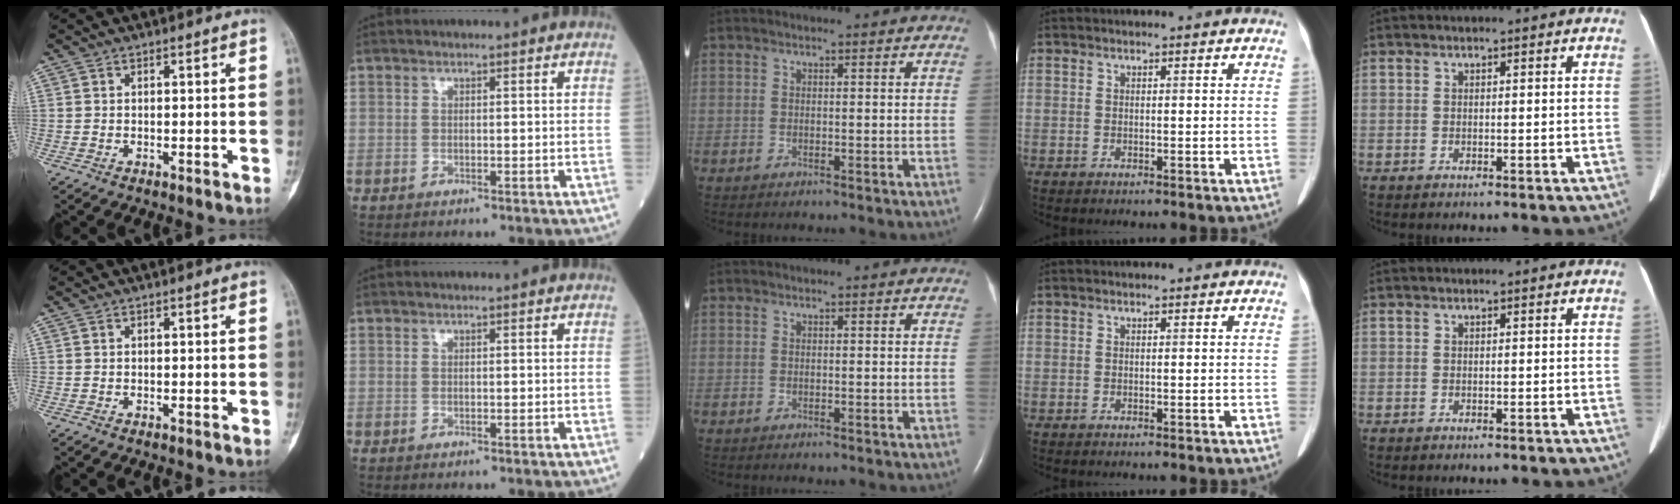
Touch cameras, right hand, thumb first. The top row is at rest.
{}